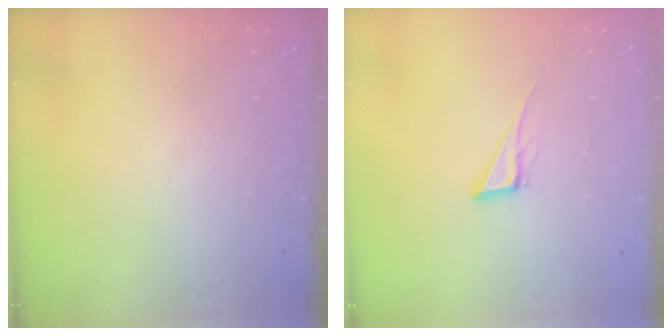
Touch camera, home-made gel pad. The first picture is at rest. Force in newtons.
{"total": 6.8, "press": 6.8, "slide": 0.2}